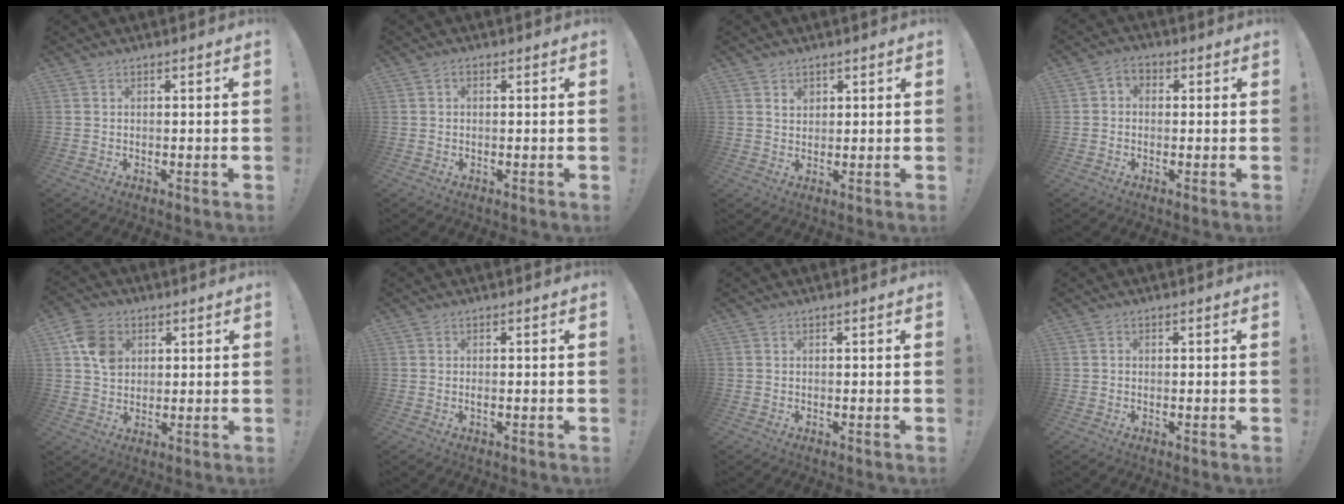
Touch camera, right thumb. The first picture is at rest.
{"total": 1.0, "force": [-0.3, 0.7, 0.6], "torque": [-0.013, 0.003, -0.005]}
{"total": 2.2, "force": [1.3, 1.7, 0.7], "torque": [0.007, -0.010, 0.021]}
{"total": 3.1, "force": [-0.8, 2.5, 1.6], "torque": [-0.029, 0.010, -0.013]}
{"total": 9.6, "force": [2.8, 7.7, 5.0], "torque": [-0.078, 0.001, 0.059]}
{"total": 0.7, "force": [-0.3, 0.1, 0.7], "torque": [-0.012, -0.002, -0.005]}
{"total": 0.0}
{"total": 0.6, "force": [-0.4, 0.5, 0.2], "torque": [-0.004, 0.003, -0.006]}